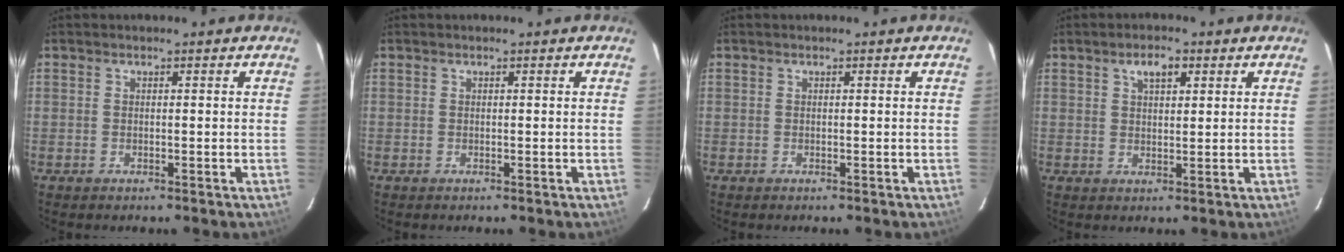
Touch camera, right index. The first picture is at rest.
{"total": 0.0}
{"total": 0.0}
{"total": 3.9, "force": [2.0, 1.9, 2.8], "torque": [-0.046, 0.013, 0.035]}